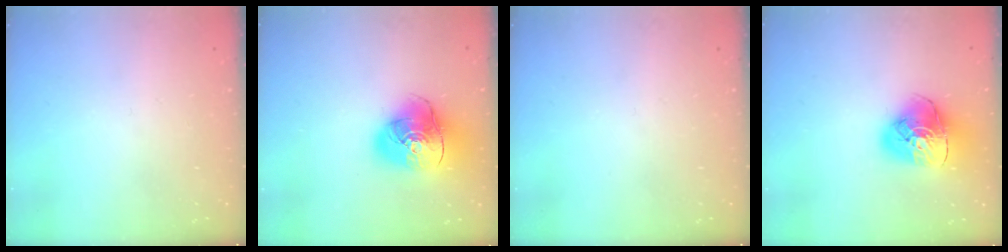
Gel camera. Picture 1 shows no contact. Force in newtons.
{"total": 16.8, "press": 16.6, "slide": 2.5}
{"total": 0.0}
{"total": 14.1, "press": 14.0, "slide": 1.7}